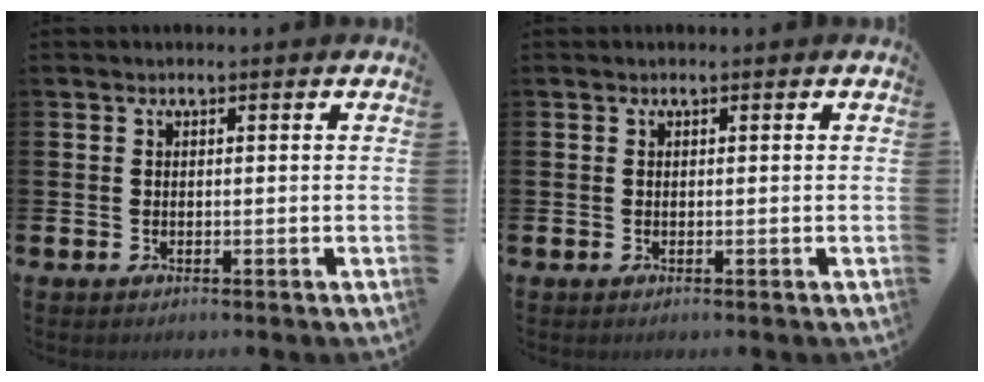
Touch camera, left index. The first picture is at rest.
{"total": 0.0}